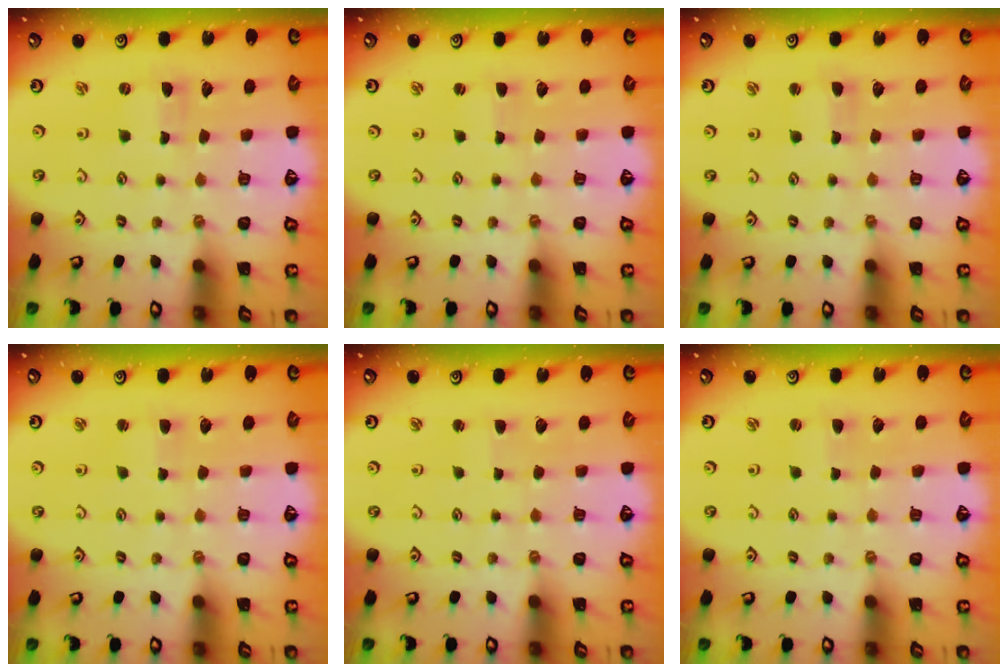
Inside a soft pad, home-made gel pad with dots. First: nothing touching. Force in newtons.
{"total": 1.1, "press": 1.1, "slide": 0.2}
{"total": 1.3, "press": 1.3, "slide": 0.3}
{"total": 2.6, "press": 2.6, "slide": 0.3}
{"total": 1.1, "press": 1.1, "slide": 0.1}
{"total": 0.7, "press": 0.7, "slide": 0.1}